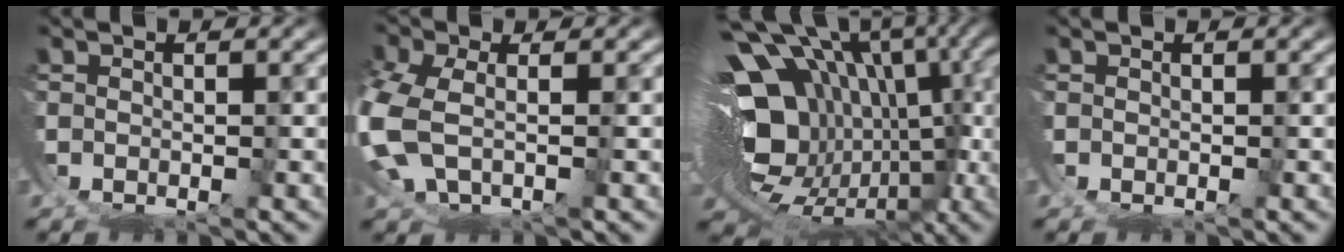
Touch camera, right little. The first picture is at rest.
{"total": 4.0, "force": [0.1, 1.9, 3.6], "torque": [-0.116, -0.013, 0.015]}
{"total": 19.6, "force": [-0.8, 13.4, 14.2], "torque": [-0.246, -0.043, 0.003]}
{"total": 0.0}